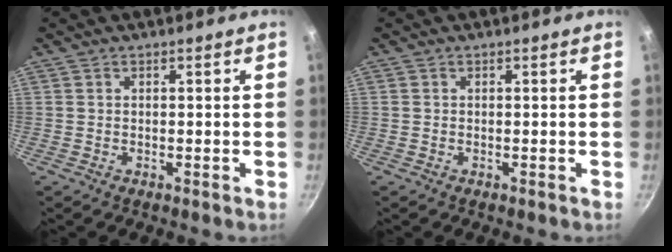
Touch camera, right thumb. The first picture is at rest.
{"total": 0.0}